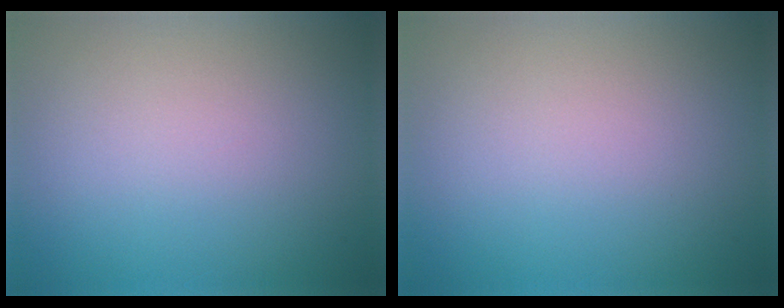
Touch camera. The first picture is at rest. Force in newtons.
{"total": 0.0}